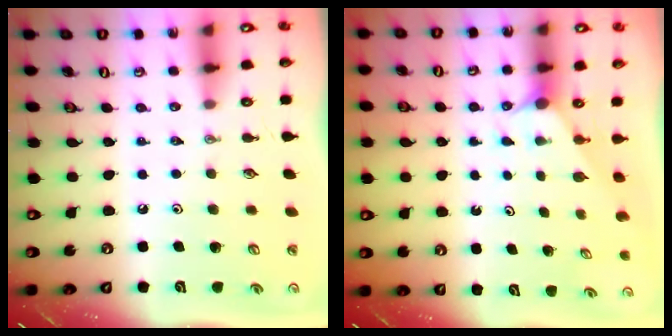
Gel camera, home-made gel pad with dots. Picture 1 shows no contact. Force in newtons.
{"total": 1.5, "press": 1.5, "slide": 0.2}